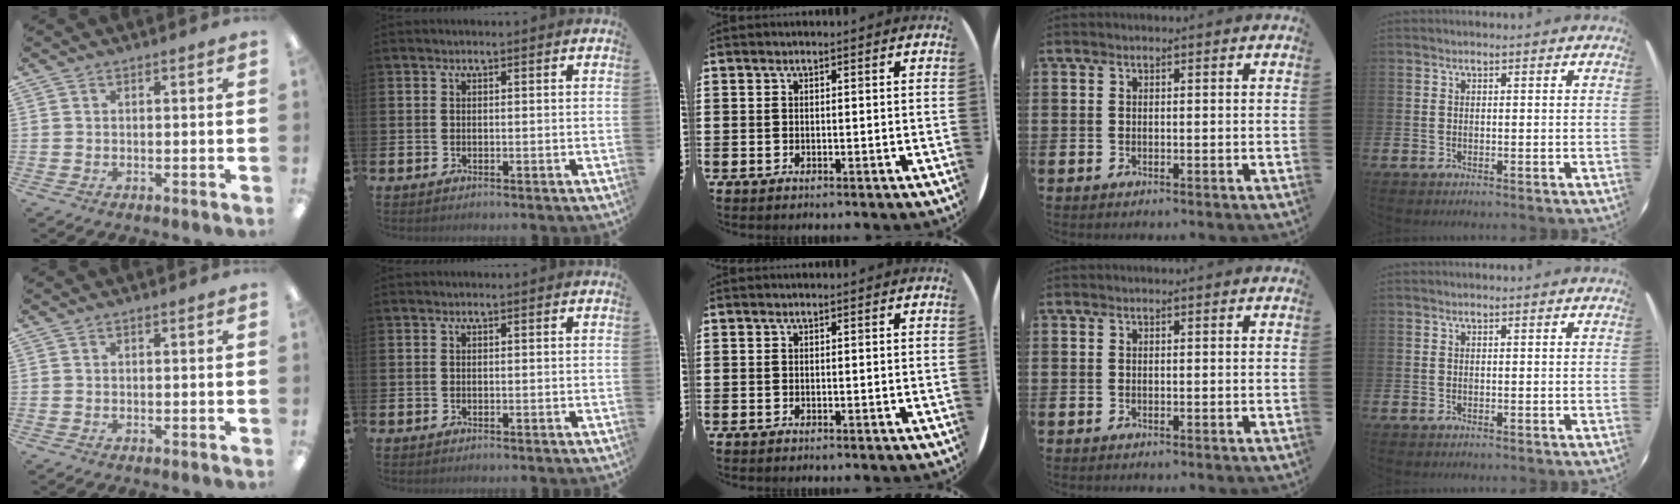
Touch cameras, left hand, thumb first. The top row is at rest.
{}